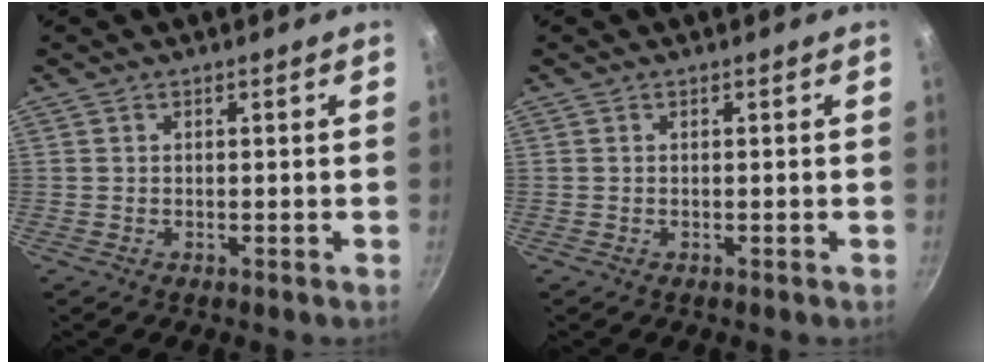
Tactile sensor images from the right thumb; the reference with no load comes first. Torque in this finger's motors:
{"motor_torque": [-0.01, -0.12, -0.03, 0.14, -0.01]}